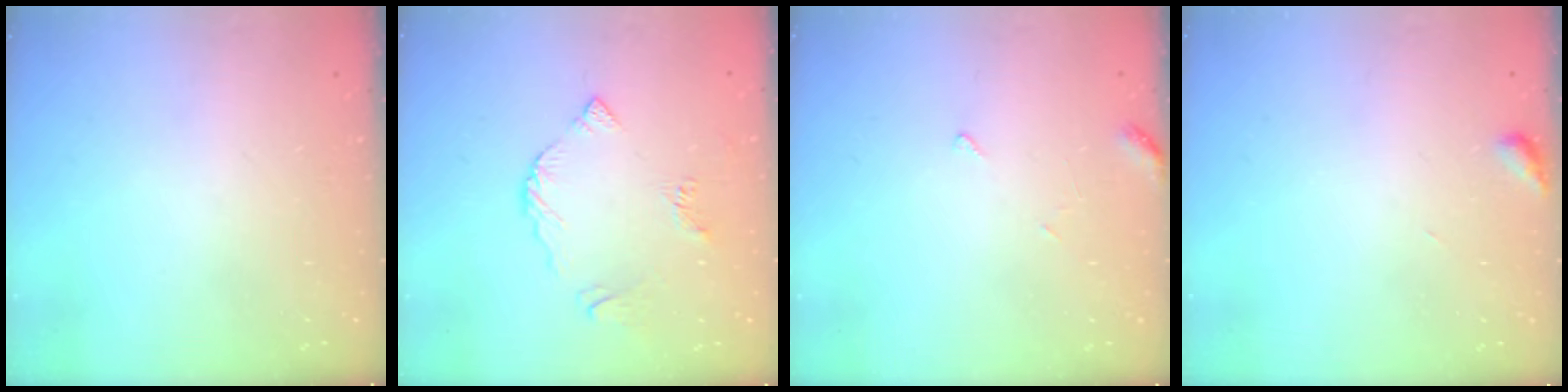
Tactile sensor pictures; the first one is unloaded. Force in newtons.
{"total": 6.0, "press": 6.0, "slide": 0.5}
{"total": 5.4, "press": 5.4, "slide": 0.5}
{"total": 2.6, "press": 2.6, "slide": 0.3}